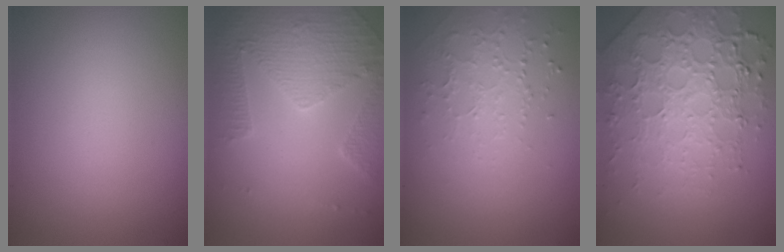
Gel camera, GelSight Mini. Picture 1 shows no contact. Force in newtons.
{"total": 5.1, "press": 3.7, "slide": 3.6}
{"total": 1.3, "press": 1.0, "slide": 0.8}
{"total": 7.3, "press": 5.2, "slide": 5.2}